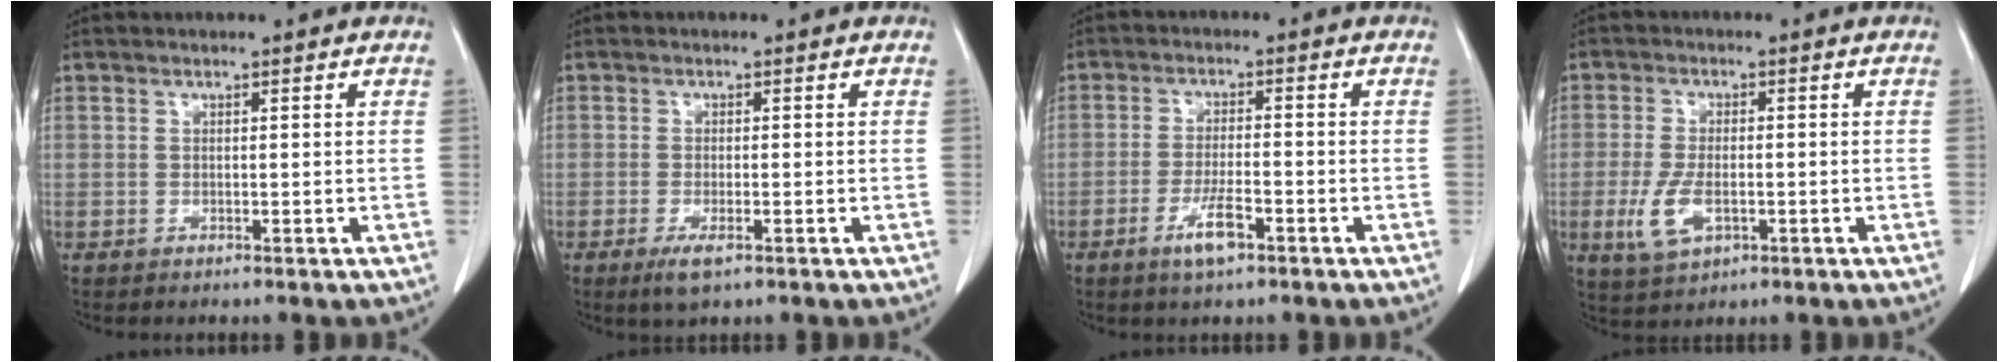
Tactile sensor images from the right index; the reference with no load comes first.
{"total": 3.1, "force": [-1.6, 0.7, 2.5], "torque": [-0.047, -0.006, -0.027]}
{"total": 4.9, "force": [-2.8, 0.8, 4.0], "torque": [-0.078, -0.003, -0.050]}
{"total": 5.9, "force": [-1.7, 2.9, 4.8], "torque": [-0.108, -0.008, -0.027]}